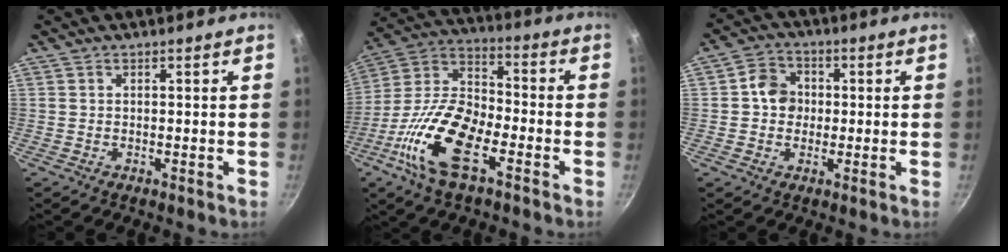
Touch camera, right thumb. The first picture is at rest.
{"total": 18.6, "force": [-7.8, 8.5, 14.5], "torque": [-0.273, 0.043, -0.168]}
{"total": 6.0, "force": [0.2, 5.4, 2.7], "torque": [-0.014, 0.012, -0.009]}